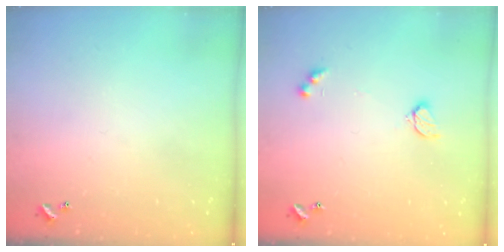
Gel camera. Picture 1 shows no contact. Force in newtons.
{"total": 4.0, "press": 4.0, "slide": 0.6}